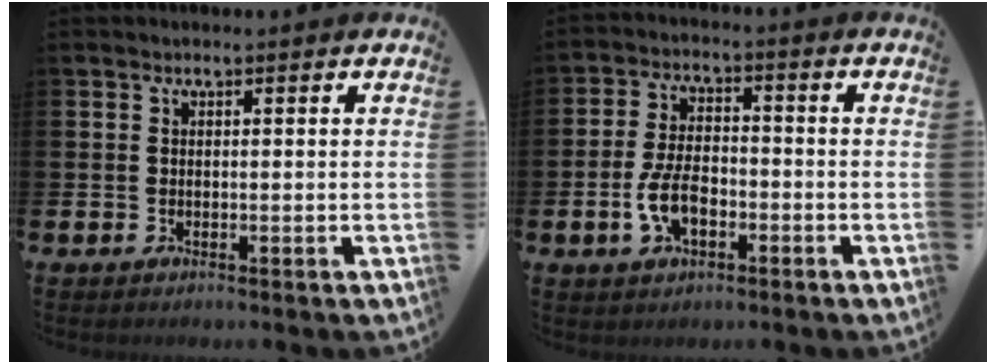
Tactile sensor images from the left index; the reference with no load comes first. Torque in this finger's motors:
{"motor_torque": [1.60, 0.54, 0.71, 0.16]}